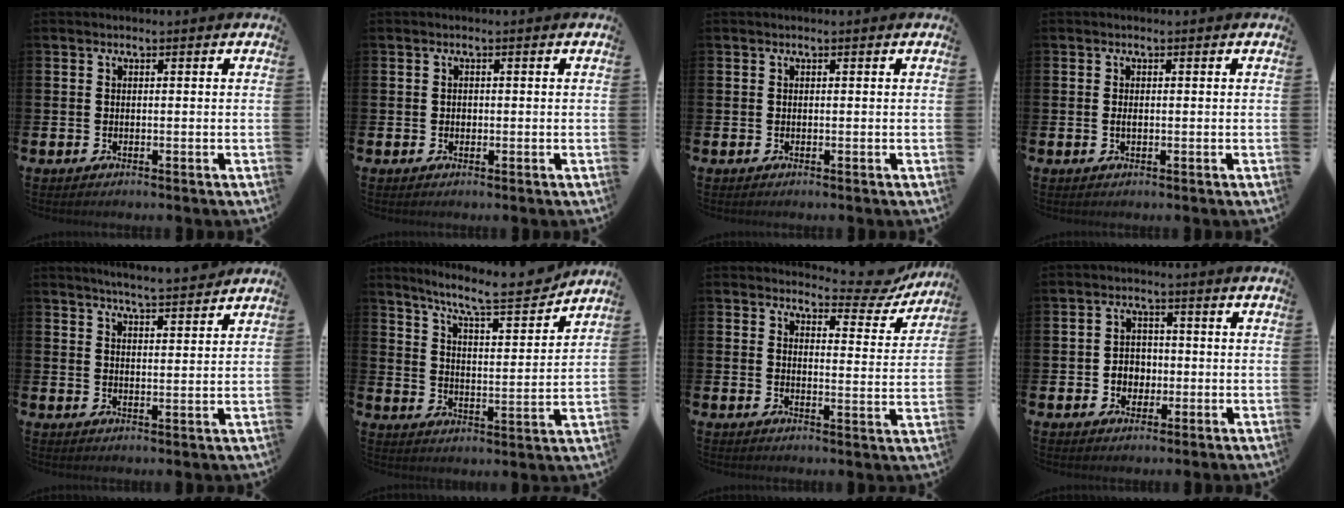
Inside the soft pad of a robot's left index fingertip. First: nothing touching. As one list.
[{"total": 0.6, "force": [0.0, 0.6, 0.1], "torque": [0.001, 0.004, -0.002]}, {"total": 0.0}, {"total": 0.8, "force": [0.0, 0.4, 0.7], "torque": [-0.017, 0.004, -0.001]}, {"total": 4.9, "force": [4.9, -0.3, 0.6], "torque": [-0.019, -0.030, 0.086]}, {"total": 9.2, "force": [8.3, 1.0, 3.9], "torque": [-0.098, -0.053, 0.141]}, {"total": 4.4, "force": [4.0, 1.5, 0.8], "torque": [-0.005, -0.035, 0.061]}, {"total": 3.1, "force": [-0.6, 2.8, 1.3], "torque": [-0.020, 0.003, -0.019]}]